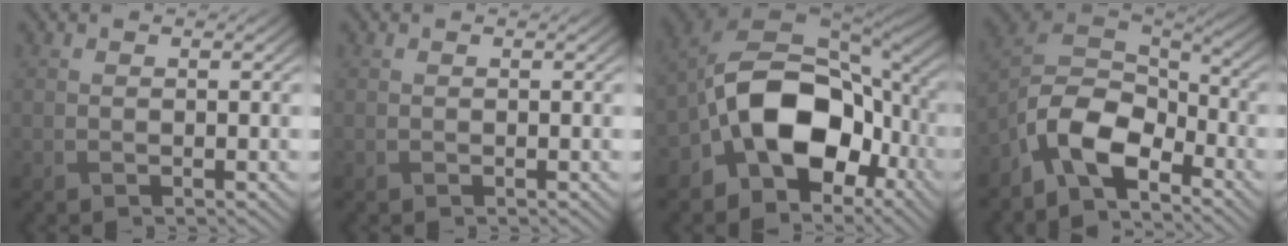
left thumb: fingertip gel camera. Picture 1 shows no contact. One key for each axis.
{"total": 0.0}
{"total": 14.8, "fx": -5.1, "fy": 9.9, "fz": 9.7, "tx": -0.153, "ty": -0.014, "tz": -0.110}
{"total": 10.2, "fx": -6.4, "fy": 4.9, "fz": 6.3, "tx": -0.128, "ty": -0.008, "tz": -0.144}